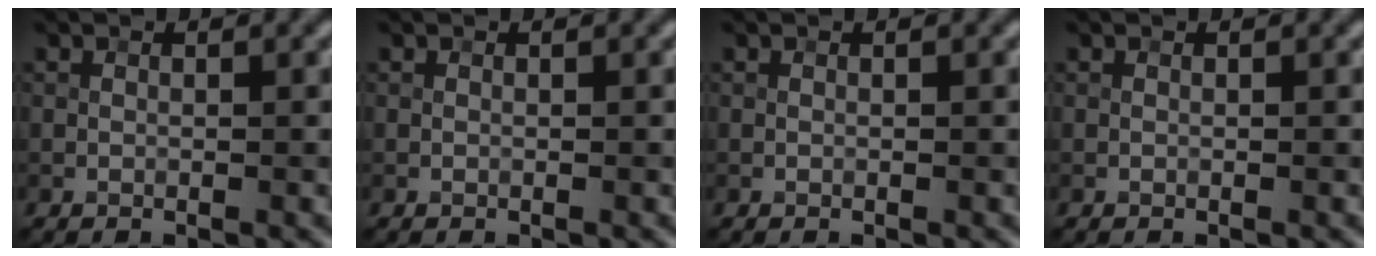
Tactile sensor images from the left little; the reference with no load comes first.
{"total": 0.0}
{"total": 0.0}
{"total": 0.0}